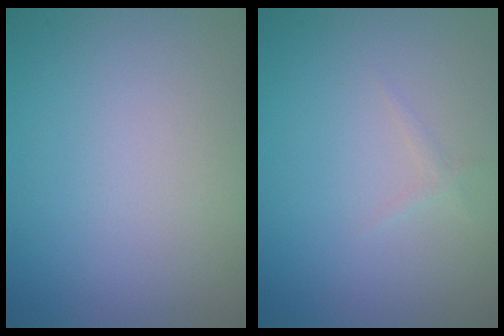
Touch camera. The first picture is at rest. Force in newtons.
{"total": 0.6, "press": 0.6, "slide": 0.1}